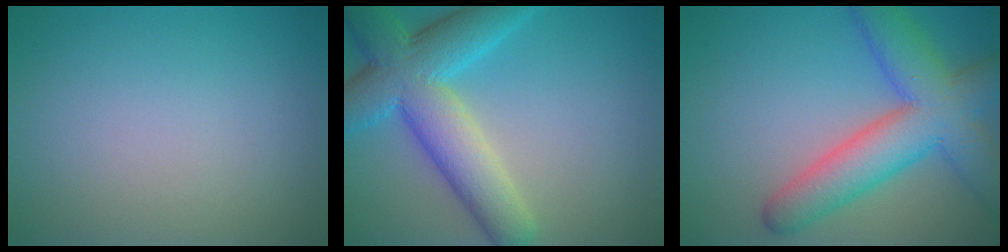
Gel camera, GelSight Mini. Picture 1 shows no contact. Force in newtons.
{"total": 9.0, "press": 9.0, "slide": 0.7}
{"total": 8.6, "press": 8.6, "slide": 0.4}